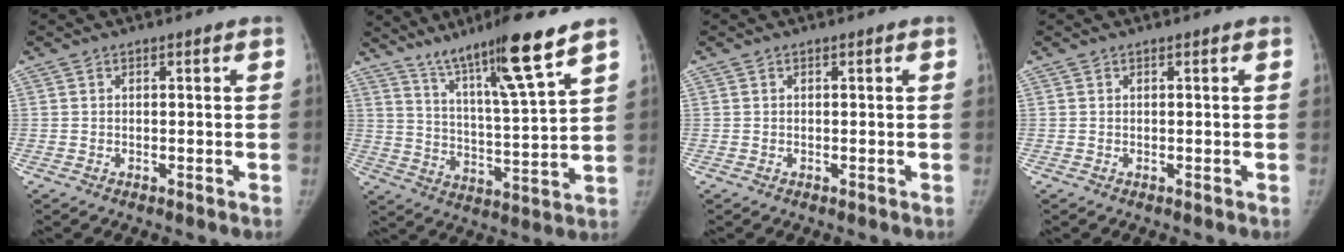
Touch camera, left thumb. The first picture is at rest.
{"total": 15.2, "force": [10.6, 0.1, 11.0], "torque": [-0.181, -0.059, 0.181]}
{"total": 0.0}
{"total": 0.0}